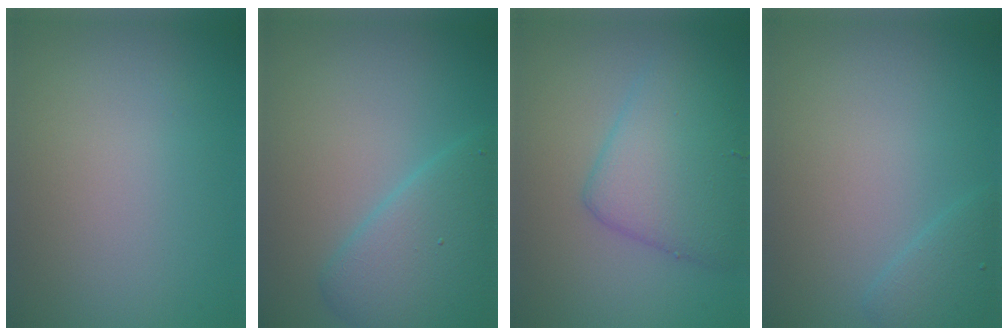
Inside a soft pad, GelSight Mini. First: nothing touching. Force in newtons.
{"total": 5.3, "press": 5.3, "slide": 0.3}
{"total": 5.9, "press": 5.9, "slide": 0.3}
{"total": 1.6, "press": 1.6, "slide": 0.1}